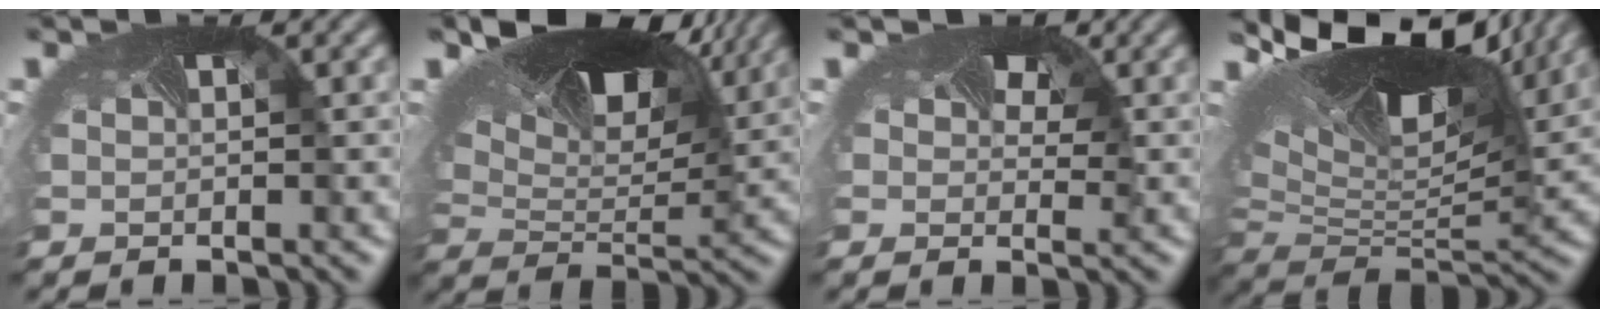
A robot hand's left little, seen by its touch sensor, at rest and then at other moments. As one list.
[{"total": 11.3, "force": [7.1, 5.5, 7.0], "torque": [-0.136, 0.004, 0.125]}, {"total": 2.4, "force": [1.1, 1.7, 1.2], "torque": [-0.024, -0.010, 0.019]}, {"total": 12.5, "force": [7.2, 5.8, 8.4], "torque": [-0.191, 0.019, 0.126]}]